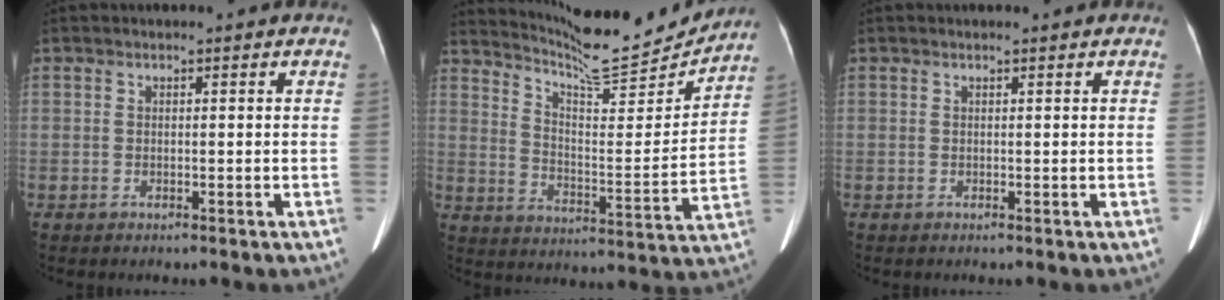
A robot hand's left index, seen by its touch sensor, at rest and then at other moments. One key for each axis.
{"total": 15.5, "fx": 15.0, "fy": 0.6, "fz": 3.9, "tx": -0.072, "ty": -0.045, "tz": 0.221}
{"total": 0.7, "fx": -0.7, "fy": -0.1, "fz": 0.0, "tx": -0.006, "ty": 0.000, "tz": -0.009}